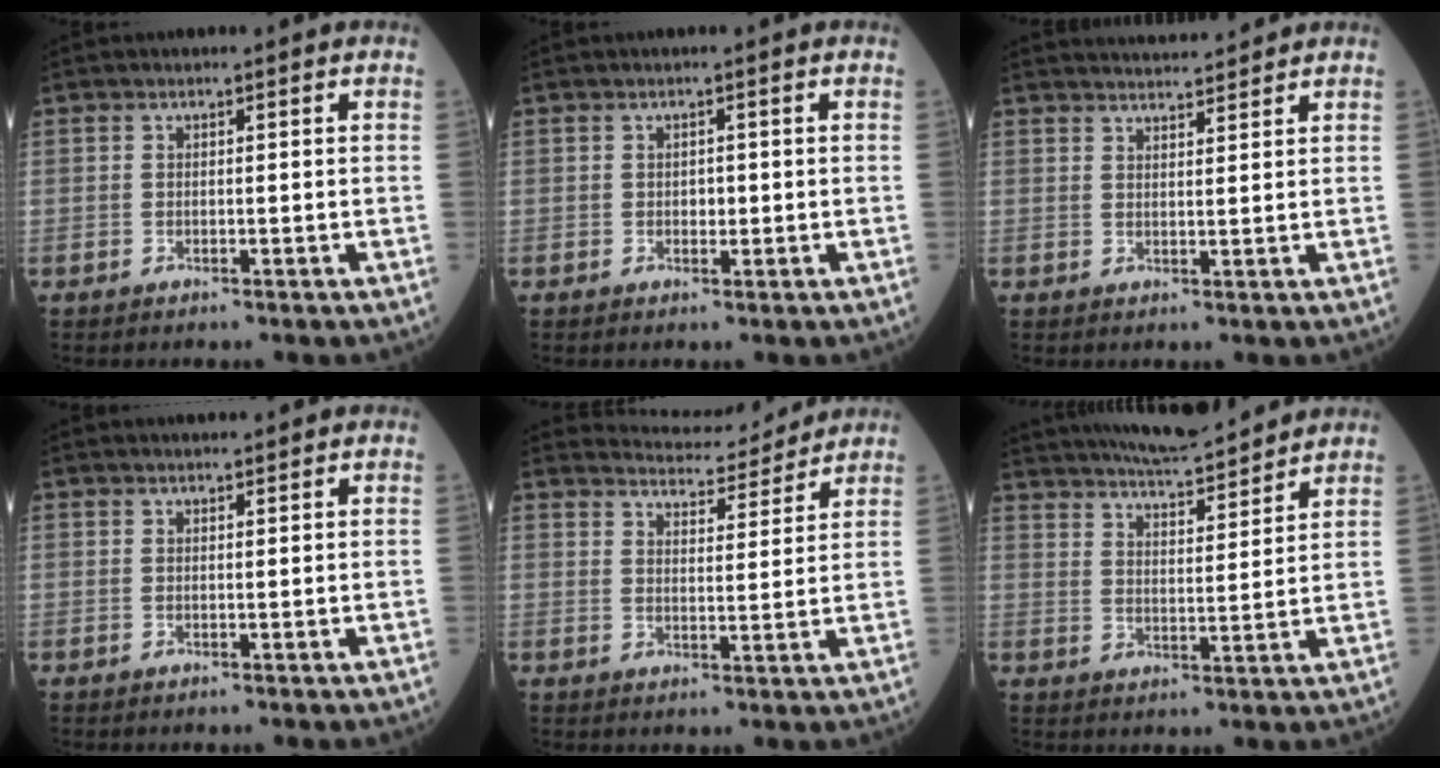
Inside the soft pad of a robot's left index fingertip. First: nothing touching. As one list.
[{"total": 1.0, "force": [-0.5, 0.7, 0.6], "torque": [-0.009, -0.004, -0.007]}, {"total": 5.0, "force": [4.9, 0.0, 1.0], "torque": [-0.021, 0.014, 0.073]}, {"total": 2.0, "force": [1.9, 0.1, 0.5], "torque": [-0.008, 0.012, 0.029]}, {"total": 8.4, "force": [8.4, 0.7, 0.4], "torque": [-0.015, 0.003, 0.116]}, {"total": 14.0, "force": [12.9, 1.4, 5.3], "torque": [-0.097, 0.005, 0.196]}]